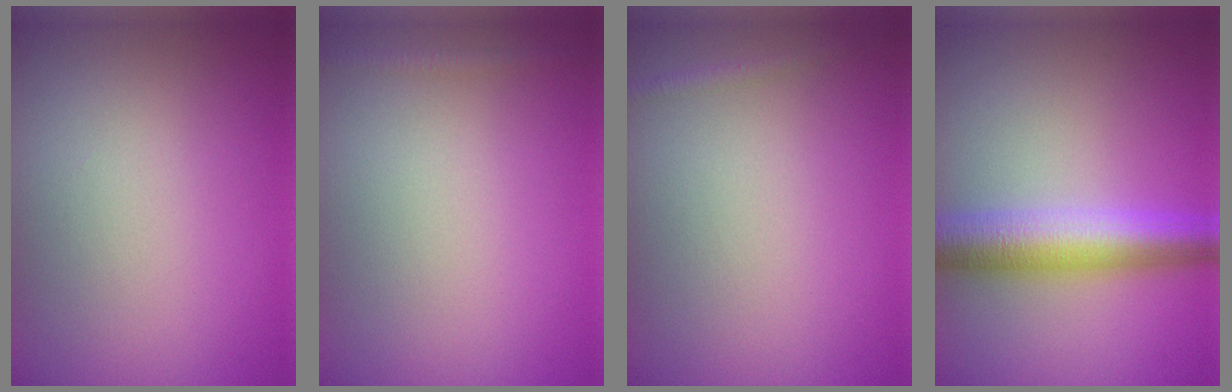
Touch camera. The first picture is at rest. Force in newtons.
{"total": 1.0, "press": 1.0, "slide": 0.1}
{"total": 0.9, "press": 0.9, "slide": 0.1}
{"total": 6.5, "press": 6.5, "slide": 0.2}